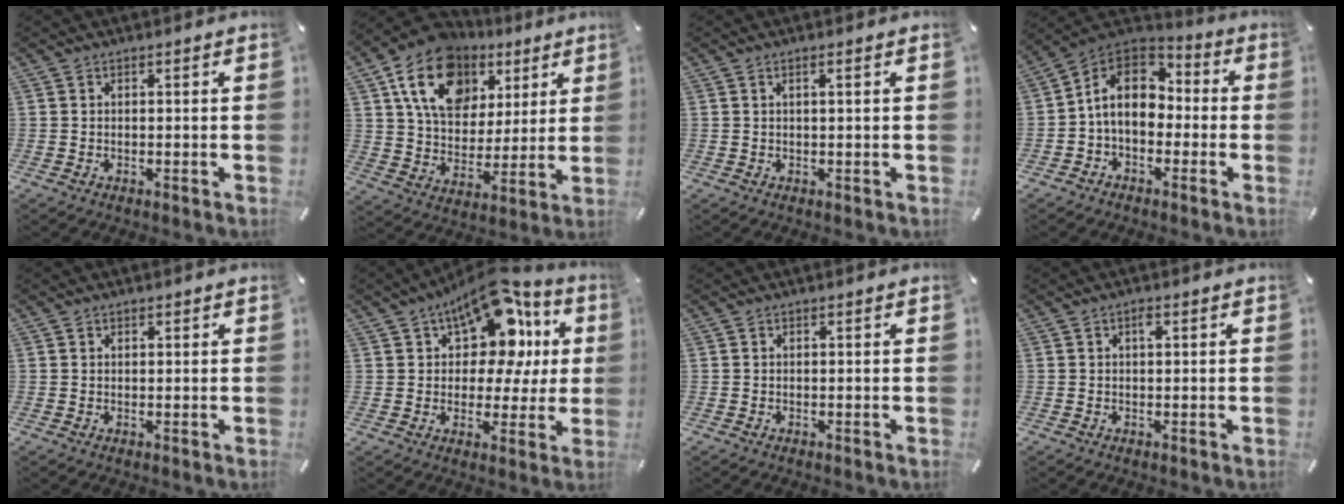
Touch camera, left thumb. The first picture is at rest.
{"total": 16.8, "force": [8.6, 12.0, 8.1], "torque": [-0.142, -0.028, 0.159]}
{"total": 1.1, "force": [0.3, 0.1, 1.1], "torque": [-0.020, 0.000, 0.005]}
{"total": 10.6, "force": [-0.7, 8.1, 6.7], "torque": [-0.137, 0.016, -0.012]}
{"total": 0.7, "force": [0.4, 0.5, 0.0], "torque": [0.000, 0.001, 0.009]}
{"total": 16.2, "force": [8.6, 9.2, 10.1], "torque": [-0.155, -0.064, 0.150]}
{"total": 0.0}
{"total": 1.3, "force": [0.4, 0.5, 1.1], "torque": [-0.015, 0.001, 0.005]}